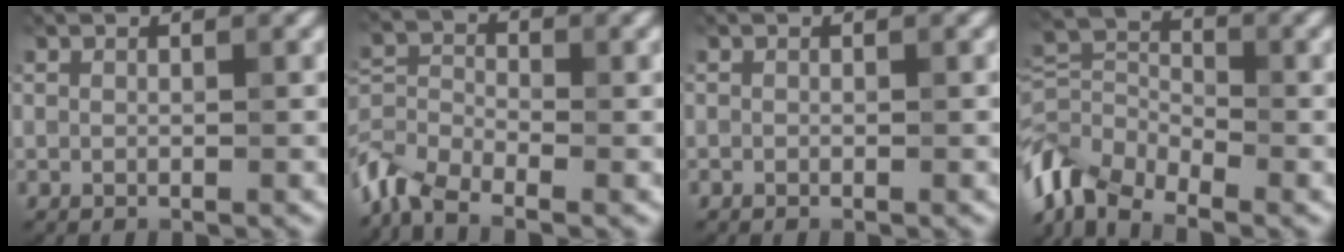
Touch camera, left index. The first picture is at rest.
{"total": 5.2, "force": [-3.9, 2.1, 2.7], "torque": [-0.062, -0.001, -0.095]}
{"total": 0.0}
{"total": 7.1, "force": [-4.9, 3.6, 3.6], "torque": [-0.077, 0.000, -0.114]}